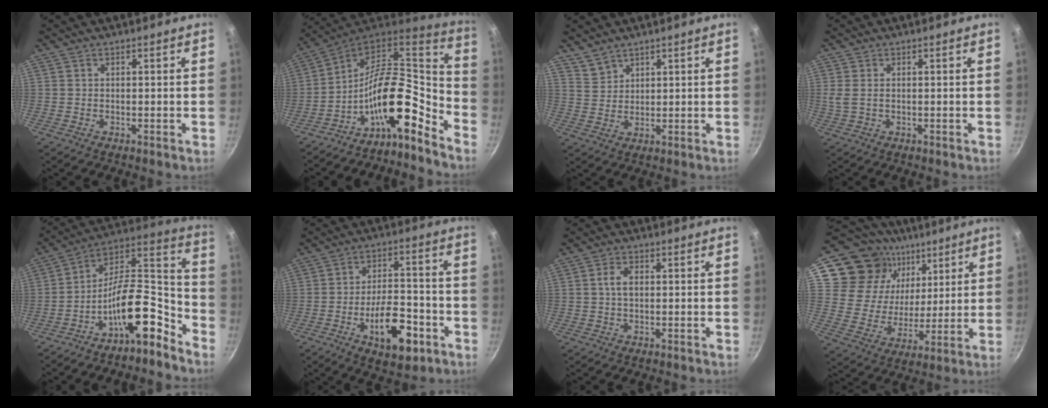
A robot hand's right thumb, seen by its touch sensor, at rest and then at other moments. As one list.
[{"total": 17.6, "force": [-10.5, 7.1, 12.3], "torque": [-0.165, 0.110, -0.198]}, {"total": 3.7, "force": [3.2, 1.8, 0.5], "torque": [-0.002, -0.002, 0.072]}, {"total": 2.3, "force": [0.3, 1.4, 1.8], "torque": [-0.035, -0.002, 0.006]}, {"total": 15.7, "force": [-9.7, 5.9, 10.8], "torque": [-0.141, 0.115, -0.174]}, {"total": 13.6, "force": [-5.6, 6.5, 10.5], "torque": [-0.137, 0.034, -0.080]}, {"total": 3.0, "force": [0.3, 1.9, 2.4], "torque": [-0.038, 0.006, 0.003]}, {"total": 19.8, "force": [10.6, 14.3, 8.7], "torque": [-0.138, -0.037, 0.190]}]